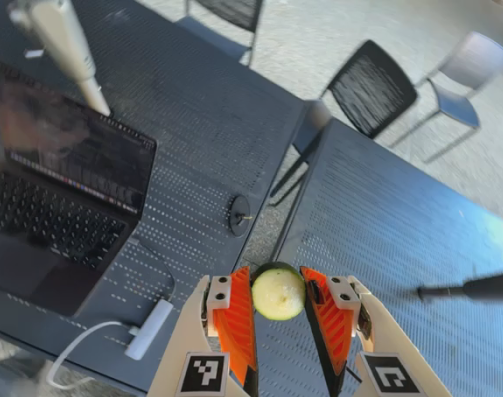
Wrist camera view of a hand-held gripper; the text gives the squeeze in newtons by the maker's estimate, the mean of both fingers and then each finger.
{"total": 8.1, "left": 7.8, "right": 8.3}